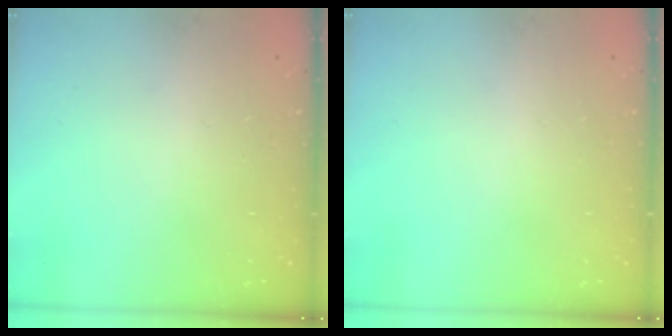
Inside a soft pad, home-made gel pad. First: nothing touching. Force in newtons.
{"total": 0.0}